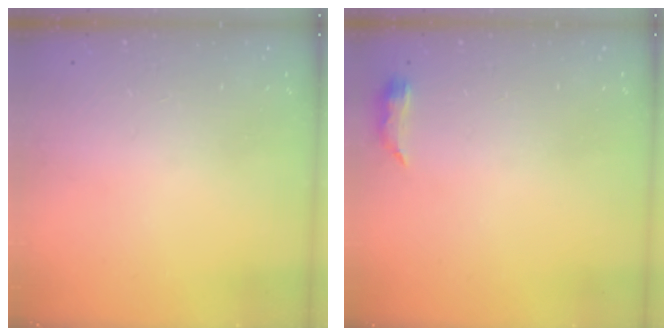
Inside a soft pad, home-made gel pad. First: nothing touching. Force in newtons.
{"total": 4.2, "press": 3.6, "slide": 2.0}